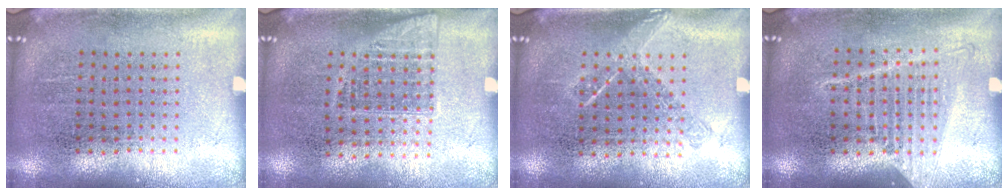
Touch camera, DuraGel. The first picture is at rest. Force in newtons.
{"total": 1.0, "press": 0.9, "slide": 0.5}
{"total": 1.2, "press": 1.0, "slide": 0.6}
{"total": 1.2, "press": 1.1, "slide": 0.5}